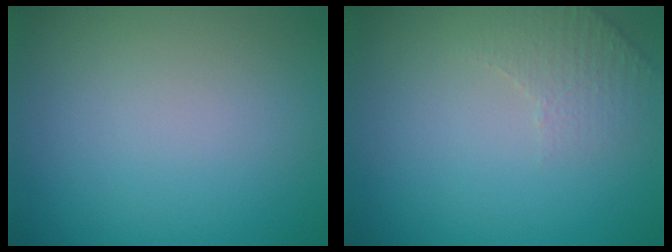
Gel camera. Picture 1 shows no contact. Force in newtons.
{"total": 2.1, "press": 2.0, "slide": 0.5}